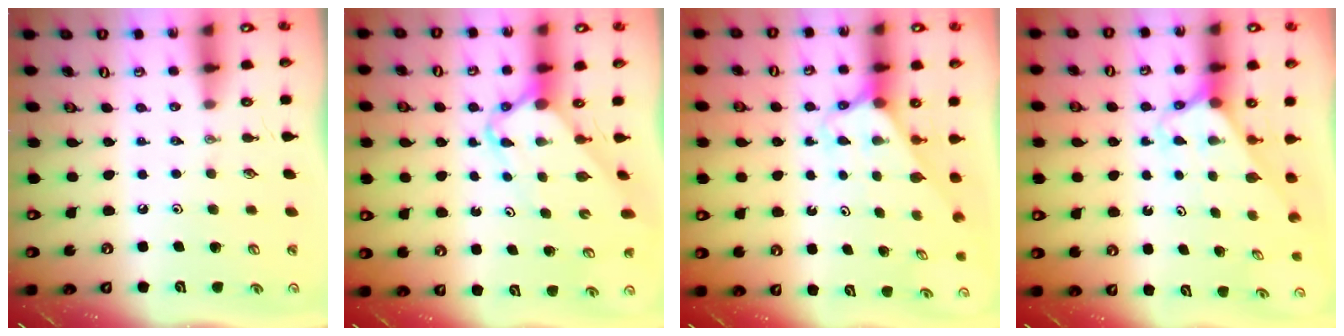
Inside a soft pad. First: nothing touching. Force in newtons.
{"total": 4.9, "press": 4.9, "slide": 0.4}
{"total": 2.5, "press": 2.5, "slide": 0.2}
{"total": 2.6, "press": 2.6, "slide": 0.2}